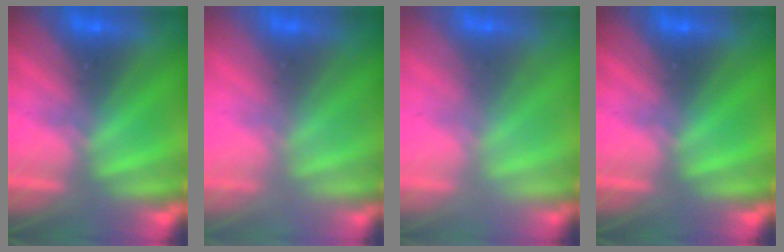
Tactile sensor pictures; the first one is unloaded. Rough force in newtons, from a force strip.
{"total": 2.9}
{"total": 2.5}
{"total": 0.0}